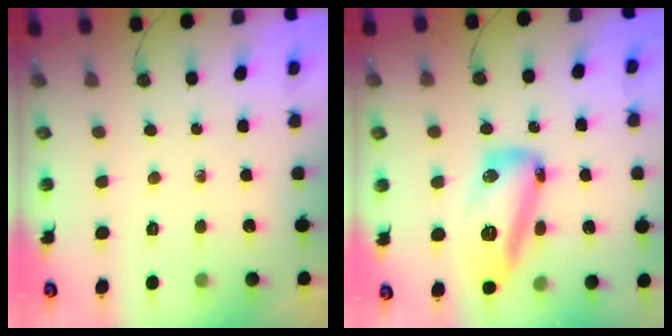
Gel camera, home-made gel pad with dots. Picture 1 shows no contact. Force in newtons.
{"total": 15.8, "press": 15.7, "slide": 1.4}